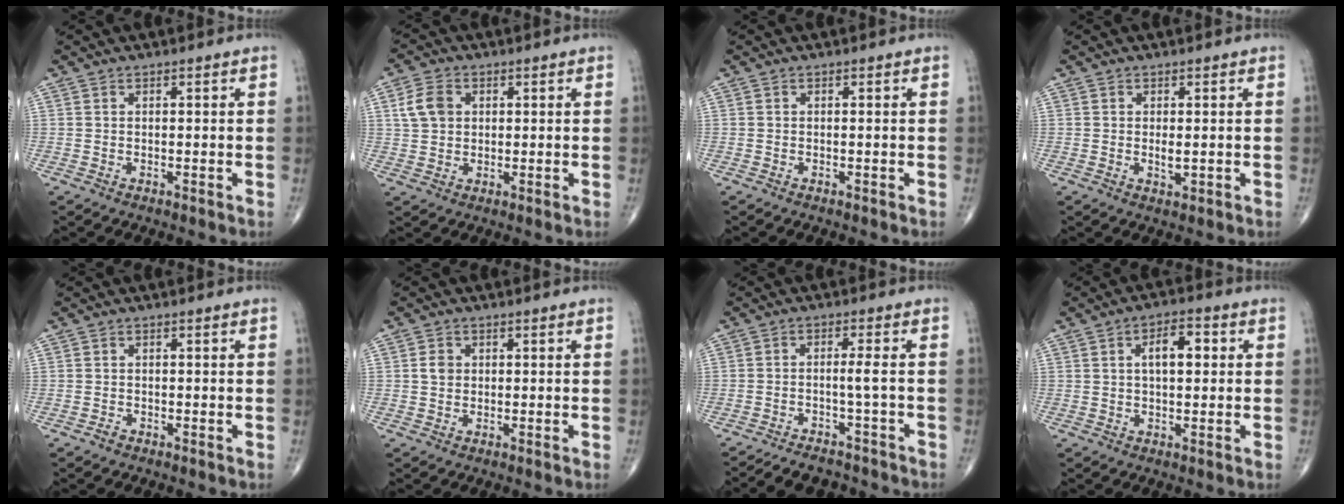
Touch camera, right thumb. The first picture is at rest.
{"total": 5.6, "force": [1.5, 4.3, 3.3], "torque": [-0.055, 0.003, 0.026]}
{"total": 0.0}
{"total": 1.6, "force": [-0.1, 0.5, 1.5], "torque": [-0.027, -0.005, 0.001]}
{"total": 0.8, "force": [-0.6, 0.4, 0.2], "torque": [-0.001, 0.001, -0.016]}
{"total": 2.2, "force": [0.2, 1.9, 1.2], "torque": [-0.014, 0.003, 0.002]}
{"total": 7.8, "force": [-7.0, 1.6, 3.0], "torque": [-0.048, 0.042, -0.106]}
{"total": 6.2, "force": [1.2, 3.0, 5.3], "torque": [-0.070, 0.009, 0.013]}